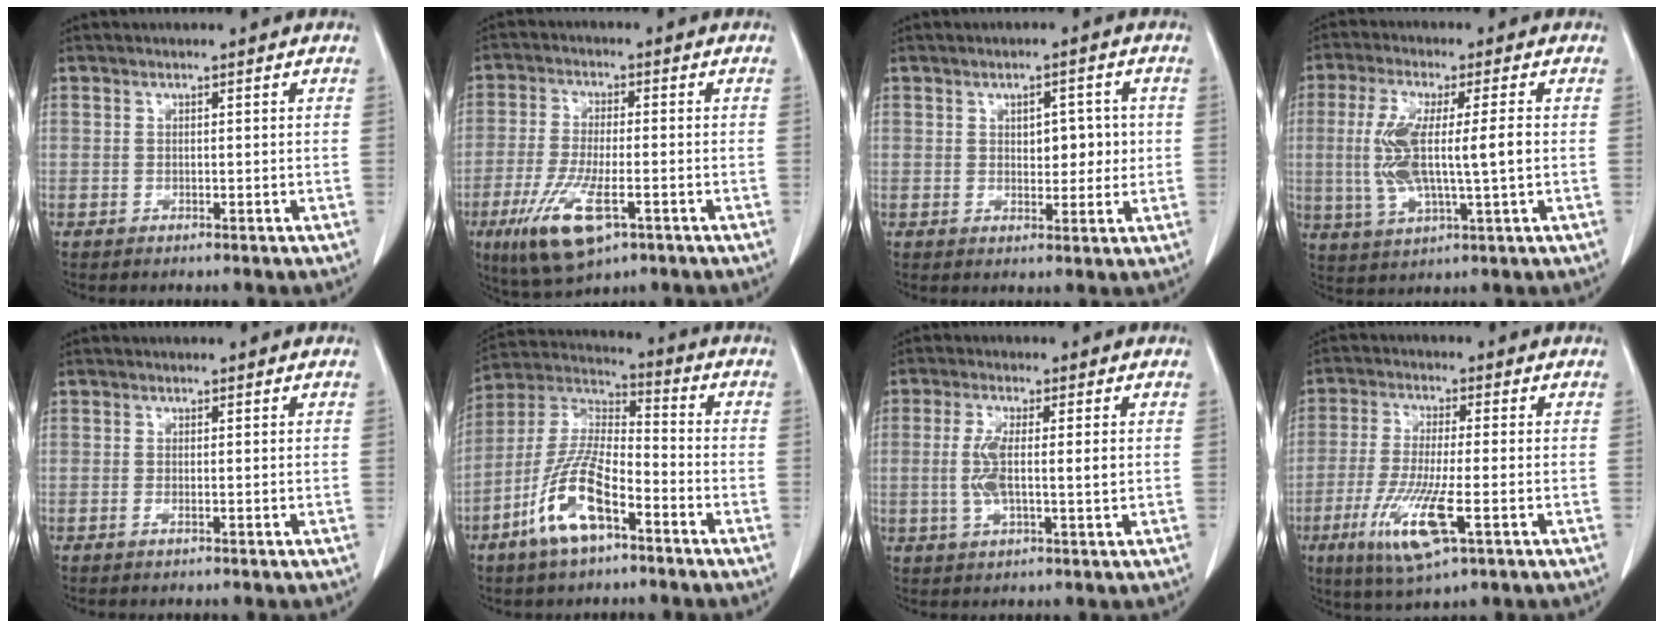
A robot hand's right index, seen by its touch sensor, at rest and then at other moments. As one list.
[{"total": 10.9, "force": [-5.0, 3.0, 9.2], "torque": [-0.186, -0.024, -0.080]}, {"total": 4.7, "force": [0.7, 2.4, 3.9], "torque": [-0.048, 0.005, 0.015]}, {"total": 10.7, "force": [-0.1, 1.7, 10.6], "torque": [-0.219, 0.000, 0.001]}, {"total": 0.6, "force": [-0.2, 0.0, 0.6], "torque": [-0.012, -0.002, -0.003]}, {"total": 12.8, "force": [-6.4, 4.0, 10.3], "torque": [-0.221, 0.002, -0.121]}, {"total": 6.3, "force": [0.1, 1.3, 6.2], "torque": [-0.126, 0.001, 0.000]}, {"total": 11.0, "force": [-4.2, 1.3, 10.1], "torque": [-0.205, -0.028, -0.074]}]